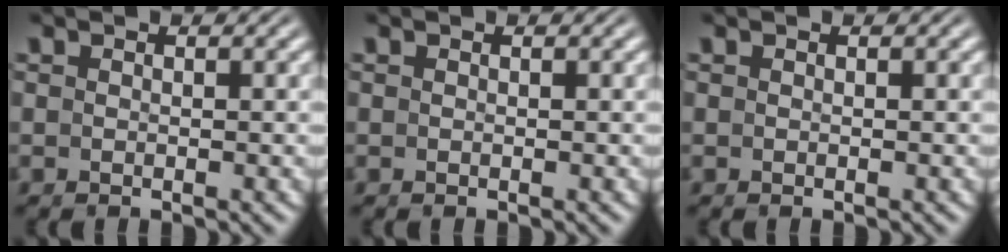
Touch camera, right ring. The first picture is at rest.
{"total": 0.0}
{"total": 0.0}